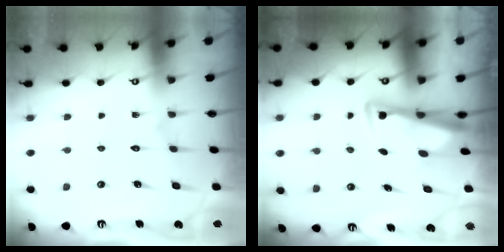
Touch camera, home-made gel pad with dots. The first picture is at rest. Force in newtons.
{"total": 3.5, "press": 3.4, "slide": 0.9}